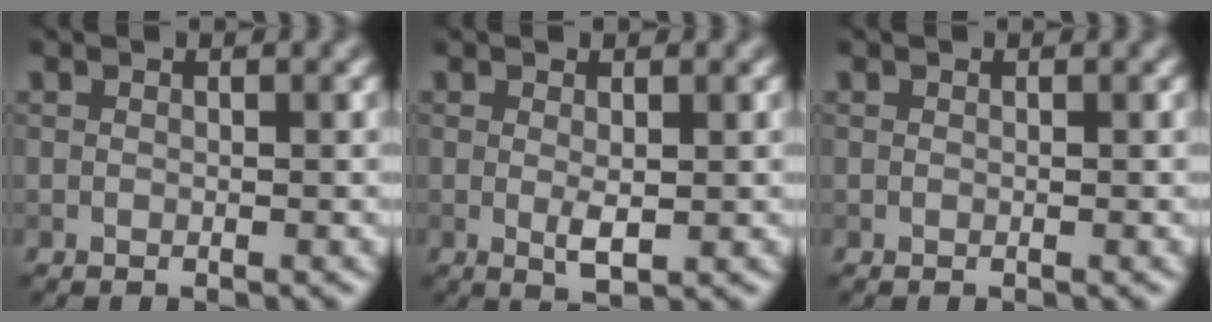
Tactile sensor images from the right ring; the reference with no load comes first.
{"total": 1.5, "force": [0.1, 0.3, 1.5], "torque": [-0.029, 0.002, 0.005]}
{"total": 0.0}